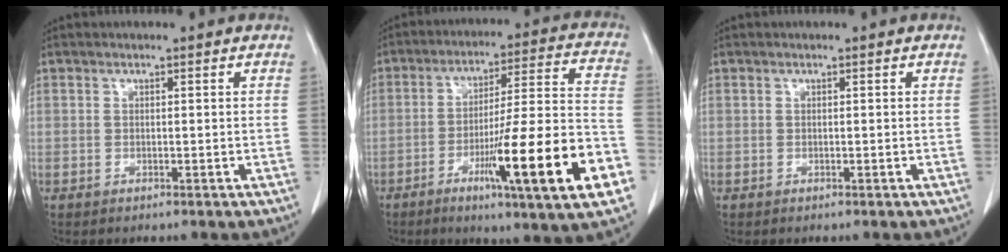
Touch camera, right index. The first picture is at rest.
{"total": 21.0, "force": [-8.3, 0.3, 19.3], "torque": [-0.261, -0.011, -0.128]}
{"total": 0.0}